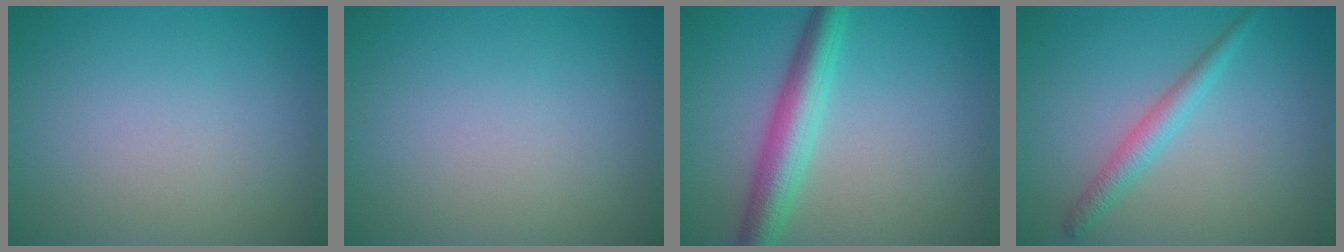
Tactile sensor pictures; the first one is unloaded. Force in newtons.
{"total": 0.0}
{"total": 4.7, "press": 4.7, "slide": 0.1}
{"total": 2.2, "press": 2.2, "slide": 0.0}